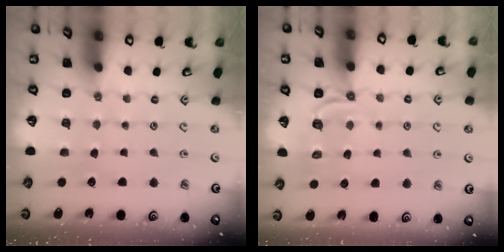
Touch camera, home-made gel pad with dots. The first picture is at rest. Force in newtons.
{"total": 4.2, "press": 3.8, "slide": 1.8}